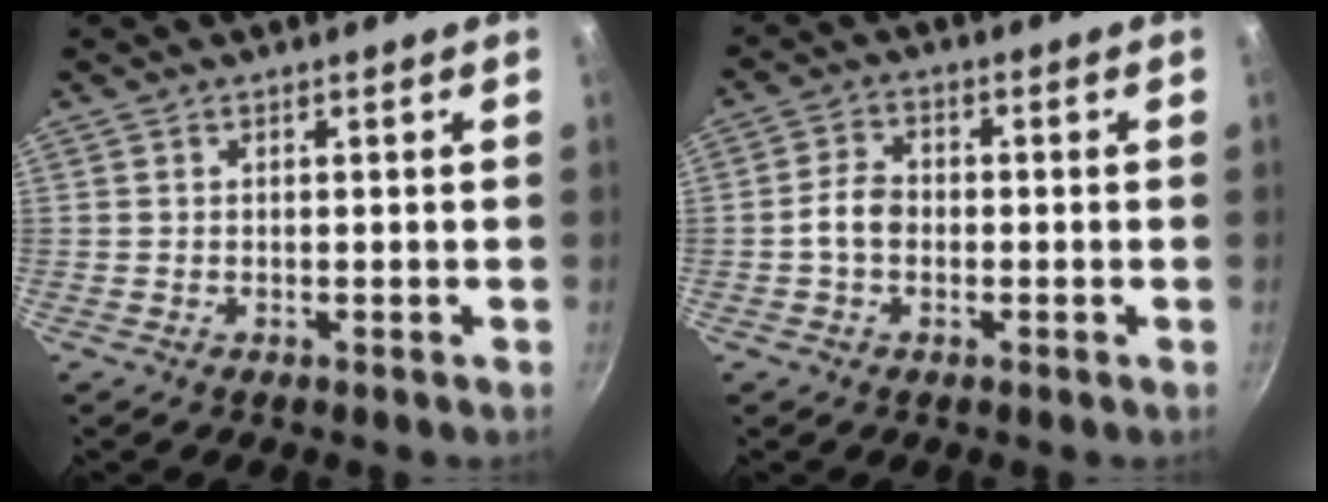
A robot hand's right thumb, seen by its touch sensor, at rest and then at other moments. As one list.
[{"total": 4.5, "force": [-0.9, 3.4, 2.9], "torque": [-0.043, 0.022, -0.023]}]